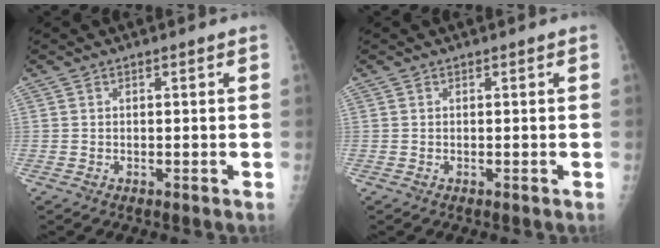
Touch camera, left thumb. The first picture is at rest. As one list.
[{"total": 0.0}]